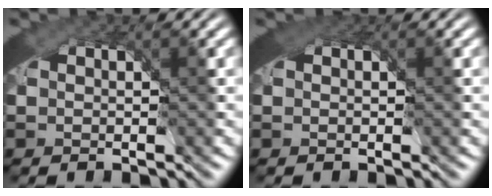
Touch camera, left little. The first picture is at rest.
{"total": 1.0, "force": [0.5, 0.7, 0.5], "torque": [-0.011, -0.003, 0.008]}